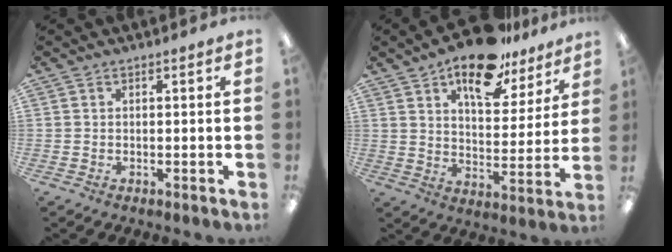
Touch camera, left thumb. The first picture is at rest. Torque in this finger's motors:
{"motor_torque": [0.41, 0.31, 1.06, -1.70, 0.14]}